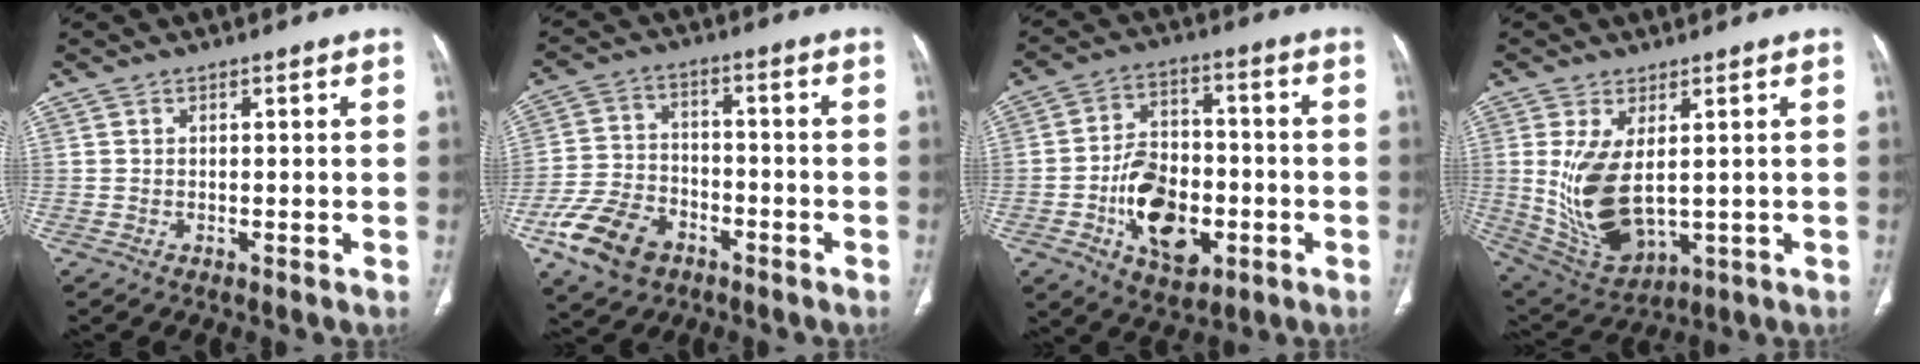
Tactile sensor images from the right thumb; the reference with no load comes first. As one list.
[{"total": 12.4, "force": [-6.6, 8.3, 6.6], "torque": [-0.116, 0.029, -0.117]}, {"total": 15.2, "force": [-4.3, 9.9, 10.7], "torque": [-0.142, 0.025, -0.066]}, {"total": 13.0, "force": [0.8, 6.9, 11.0], "torque": [-0.208, -0.015, 0.044]}]